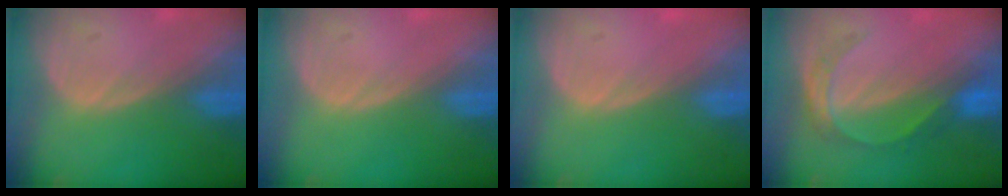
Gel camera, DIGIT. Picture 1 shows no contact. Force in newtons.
{"total": 0.0}
{"total": 0.5, "press": 0.1, "slide": 0.5}
{"total": 4.6, "press": 4.6, "slide": 0.2}